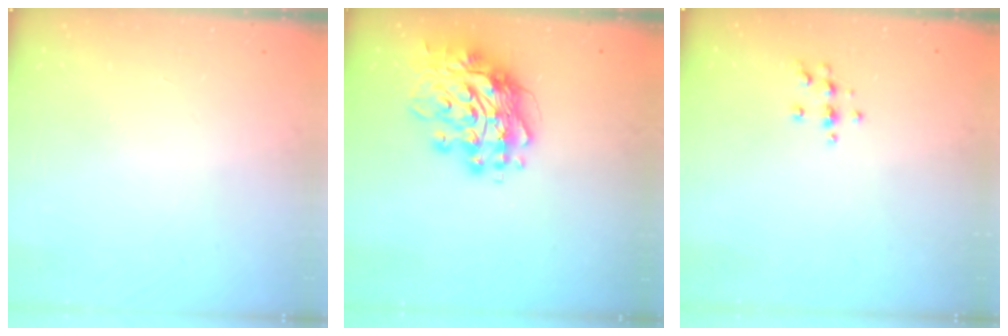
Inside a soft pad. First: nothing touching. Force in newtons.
{"total": 17.5, "press": 17.4, "slide": 1.7}
{"total": 6.2, "press": 6.1, "slide": 1.3}